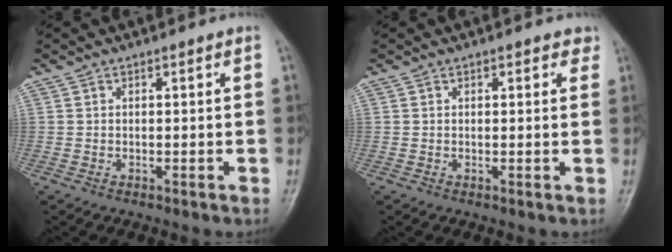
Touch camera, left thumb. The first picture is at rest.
{"total": 2.2, "force": [1.2, 1.2, 1.3], "torque": [0.000, -0.002, 0.011]}